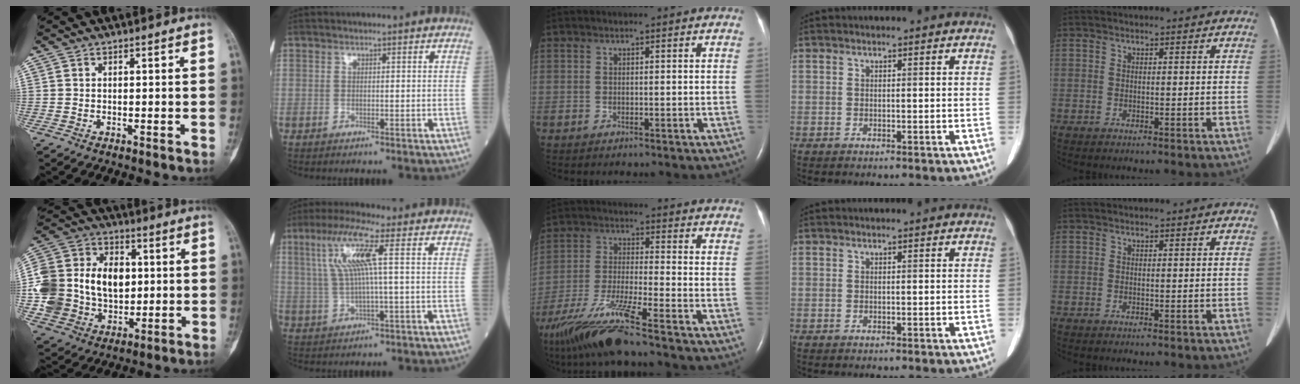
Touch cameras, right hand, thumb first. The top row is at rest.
{"thumb": {"total": 23.0, "force": [0.5, 17.4, 15.1], "torque": [-0.292, 0.024, 0.024]}, "index": {"total": 8.1, "force": [2.3, -0.4, 7.8], "torque": [-0.162, 0.018, 0.049]}, "middle": {"total": 13.4, "force": [-10.2, -0.6, 8.5], "torque": [-0.174, -0.030, -0.189]}}